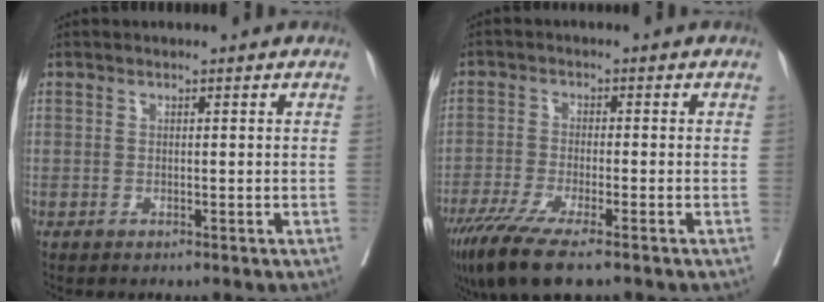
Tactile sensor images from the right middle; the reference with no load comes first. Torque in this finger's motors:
{"motor_torque": [1.12, -1.02, 0.22, 0.10]}